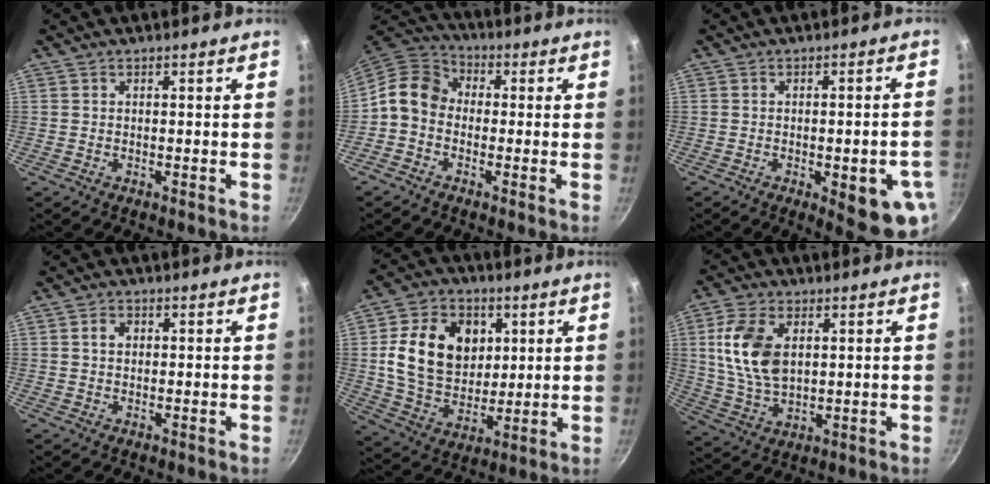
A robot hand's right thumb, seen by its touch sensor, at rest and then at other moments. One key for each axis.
{"total": 8.6, "fx": -0.9, "fy": 7.0, "fz": 4.8, "tx": -0.068, "ty": 0.035, "tz": -0.042}
{"total": 11.6, "fx": -3.4, "fy": 3.4, "fz": 10.5, "tx": -0.109, "ty": 0.001, "tz": -0.037}
{"total": 2.4, "fx": 0.5, "fy": 1.9, "fz": 1.4, "tx": -0.013, "ty": 0.005, "tz": 0.006}
{"total": 17.7, "fx": 3.8, "fy": 13.3, "fz": 10.9, "tx": -0.166, "ty": -0.007, "tz": 0.069}
{"total": 12.9, "fx": 2.9, "fy": 7.9, "fz": 9.8, "tx": -0.178, "ty": -0.013, "tz": 0.061}